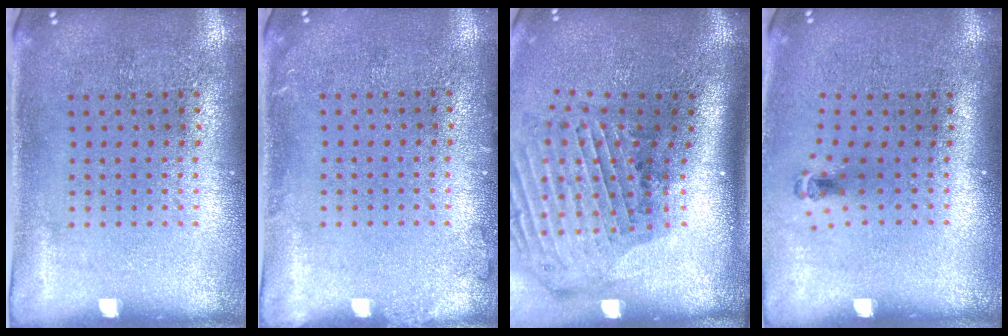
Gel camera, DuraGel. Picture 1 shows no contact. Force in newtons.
{"total": 0.9, "press": 0.8, "slide": 0.2}
{"total": 2.9, "press": 2.1, "slide": 2.0}
{"total": 0.6, "press": 0.3, "slide": 0.5}